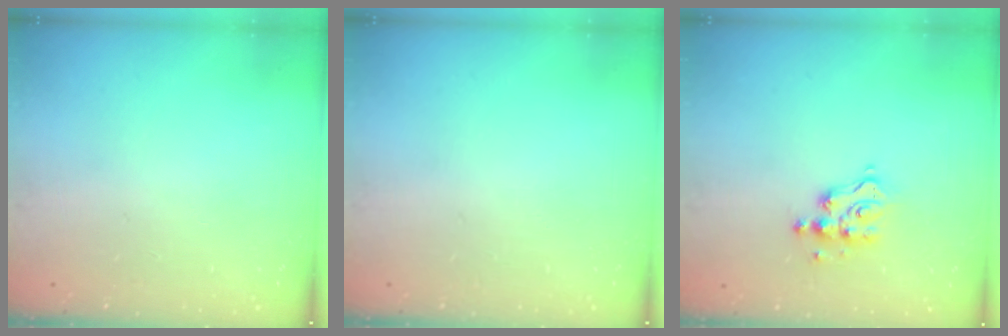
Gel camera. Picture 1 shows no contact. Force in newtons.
{"total": 0.0}
{"total": 7.1, "press": 7.1, "slide": 0.2}